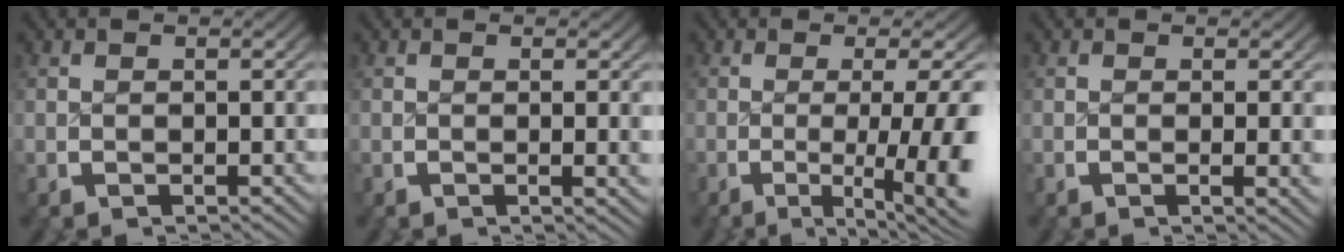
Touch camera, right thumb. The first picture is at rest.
{"total": 1.2, "force": [0.1, 0.2, 1.2], "torque": [-0.015, -0.003, 0.000]}
{"total": 8.0, "force": [-2.1, 3.1, 7.0], "torque": [-0.117, -0.024, -0.022]}
{"total": 1.5, "force": [-0.1, 0.2, 1.5], "torque": [-0.020, -0.003, -0.002]}